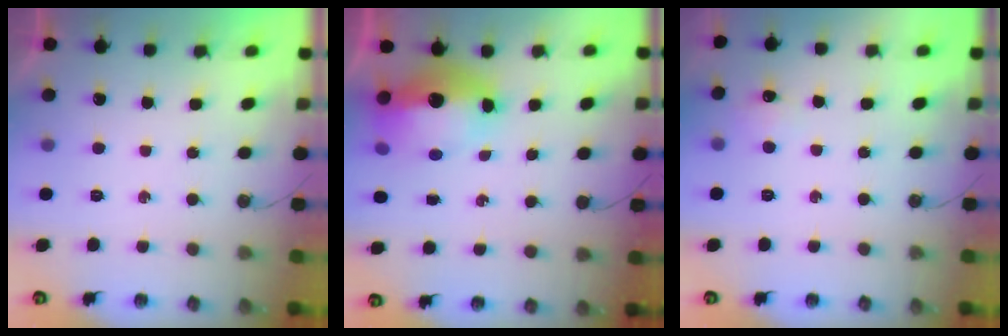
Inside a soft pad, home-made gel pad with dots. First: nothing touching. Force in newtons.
{"total": 14.5, "press": 13.9, "slide": 4.0}
{"total": 6.3, "press": 6.3, "slide": 0.8}